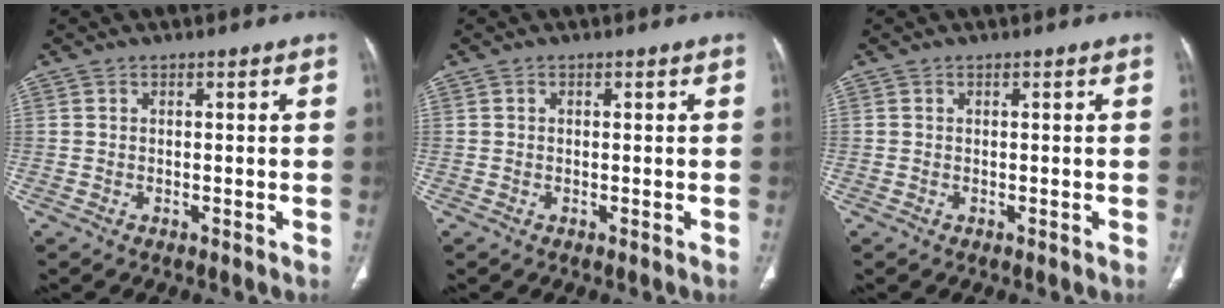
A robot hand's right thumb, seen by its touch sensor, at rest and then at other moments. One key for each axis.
{"total": 0.0}
{"total": 0.0}